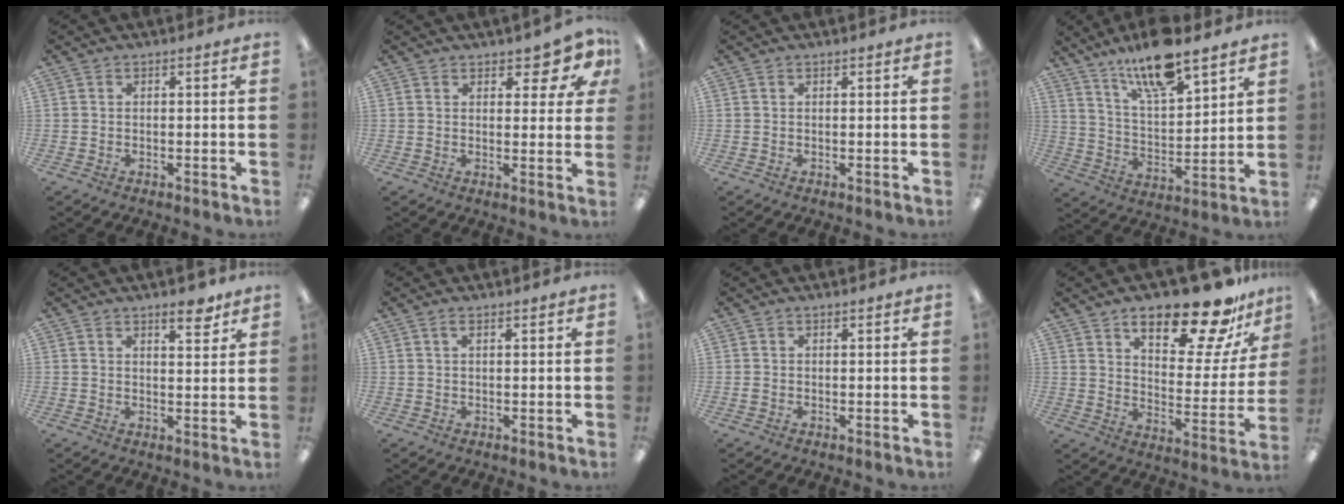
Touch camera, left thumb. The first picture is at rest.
{"total": 6.1, "force": [4.1, 2.7, 3.7], "torque": [-0.040, -0.023, 0.068]}
{"total": 0.0}
{"total": 14.6, "force": [11.8, 3.9, 7.8], "torque": [-0.142, -0.065, 0.204]}
{"total": 5.3, "force": [3.8, 1.9, 3.1], "torque": [-0.023, -0.025, 0.058]}
{"total": 1.5, "force": [0.8, 0.6, 1.2], "torque": [-0.018, 0.000, 0.012]}
{"total": 0.6, "force": [0.1, 0.5, 0.3], "torque": [-0.008, 0.003, 0.001]}
{"total": 21.7, "force": [15.8, 7.4, 12.8], "torque": [-0.177, -0.103, 0.257]}